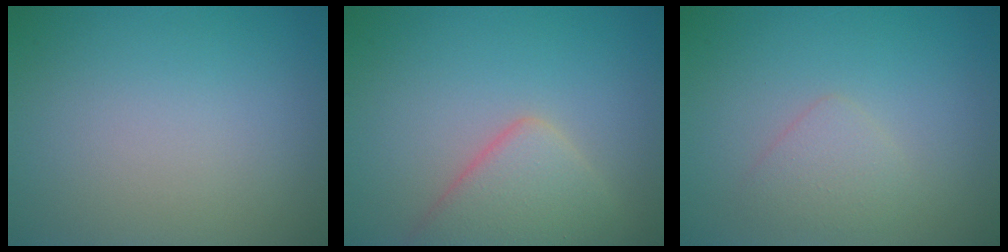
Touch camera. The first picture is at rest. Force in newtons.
{"total": 4.4, "press": 4.4, "slide": 0.2}
{"total": 1.8, "press": 1.8, "slide": 0.0}